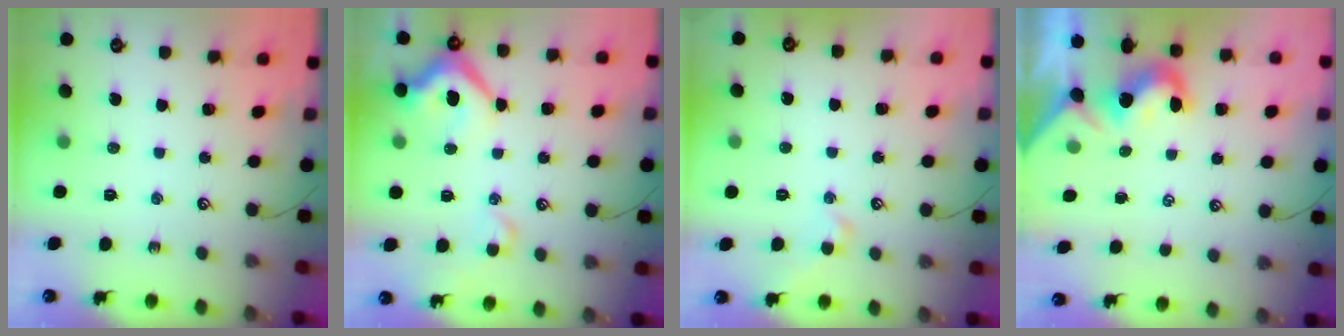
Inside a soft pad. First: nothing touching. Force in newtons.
{"total": 10.0, "press": 9.8, "slide": 1.8}
{"total": 1.6, "press": 1.3, "slide": 0.8}
{"total": 2.1, "press": 2.0, "slide": 0.5}